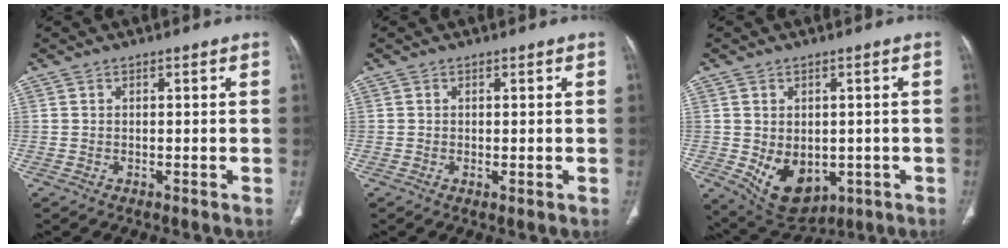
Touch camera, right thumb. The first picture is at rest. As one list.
[{"total": 0.9, "force": [-0.2, 0.3, 0.8], "torque": [-0.018, -0.005, -0.002]}, {"total": 10.4, "force": [-2.2, 7.3, 7.1], "torque": [-0.089, -0.010, -0.009]}]